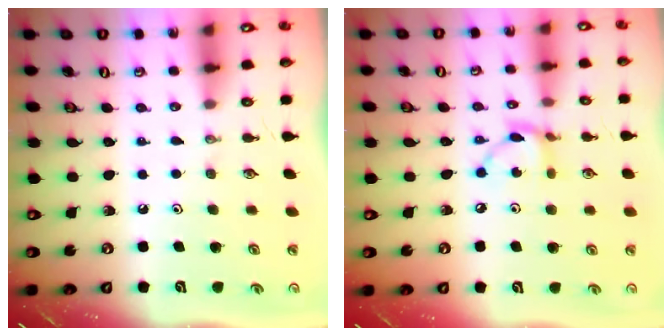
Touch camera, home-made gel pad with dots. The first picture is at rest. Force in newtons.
{"total": 6.7, "press": 6.7, "slide": 0.2}